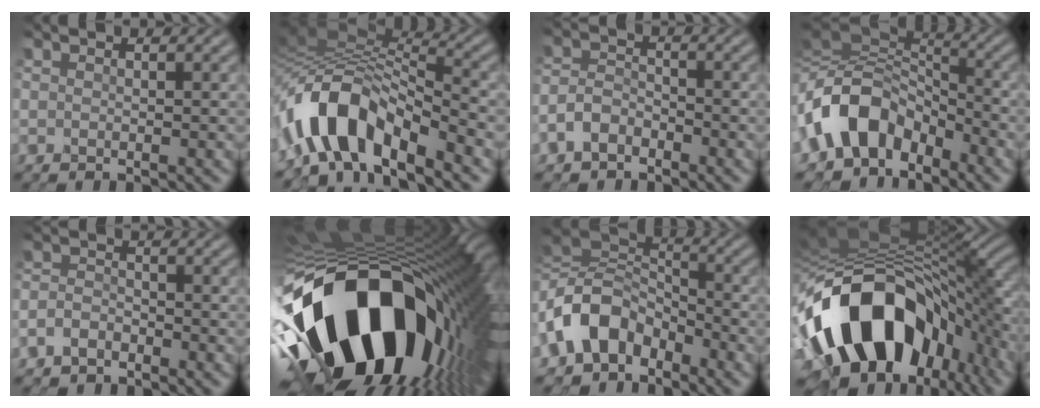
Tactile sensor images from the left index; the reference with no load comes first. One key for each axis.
{"total": 9.2, "fx": -4.6, "fy": 4.2, "fz": 6.7, "tx": -0.118, "ty": 0.018, "tz": -0.091}
{"total": 3.0, "fx": -2.2, "fy": 1.7, "fz": 1.2, "tx": -0.033, "ty": 0.009, "tz": -0.048}
{"total": 9.8, "fx": -3.6, "fy": 6.6, "fz": 6.3, "tx": -0.113, "ty": 0.023, "tz": -0.080}
{"total": 2.0, "fx": -1.6, "fy": 1.0, "fz": 0.8, "tx": -0.020, "ty": 0.009, "tz": -0.037}
{"total": 20.7, "fx": -5.7, "fy": 11.6, "fz": 16.1, "tx": -0.297, "ty": -0.042, "tz": -0.094}
{"total": 9.2, "fx": -3.9, "fy": 6.5, "fz": 5.2, "tx": -0.105, "ty": 0.012, "tz": -0.090}
{"total": 16.3, "fx": -5.6, "fy": 10.0, "fz": 11.5, "tx": -0.202, "ty": -0.001, "tz": -0.089}